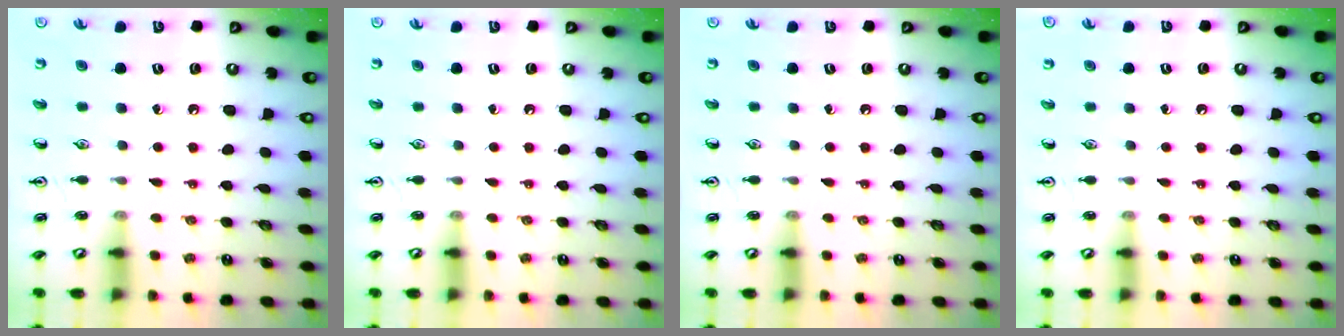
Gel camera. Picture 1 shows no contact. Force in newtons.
{"total": 0.0}
{"total": 0.0}
{"total": 0.0}